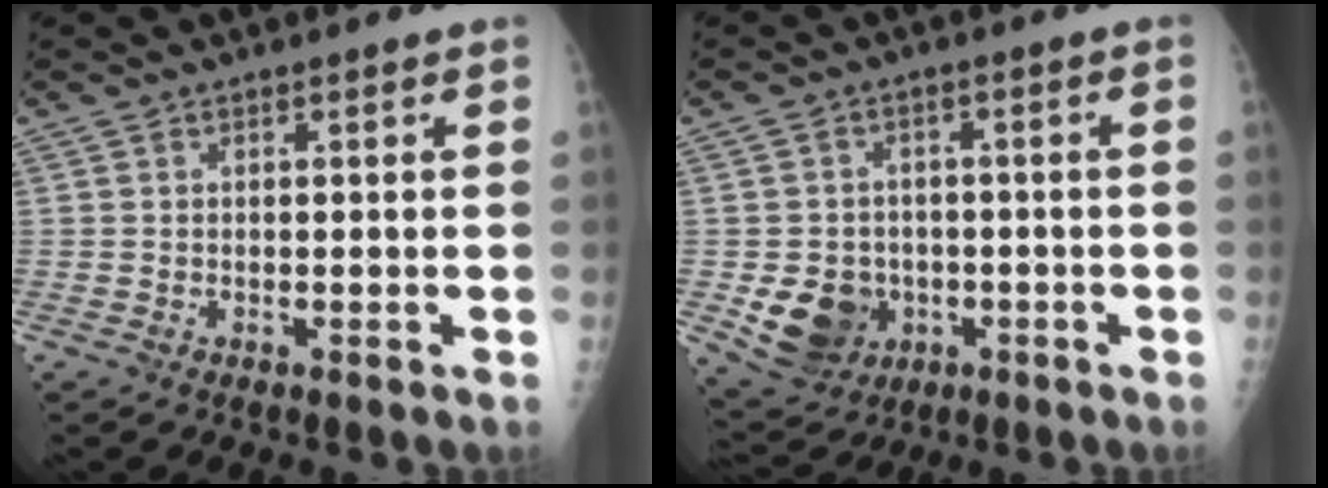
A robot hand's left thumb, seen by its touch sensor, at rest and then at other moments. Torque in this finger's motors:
{"motor_torque": [0.51, 1.13, 0.45, 0.02, 0.06]}